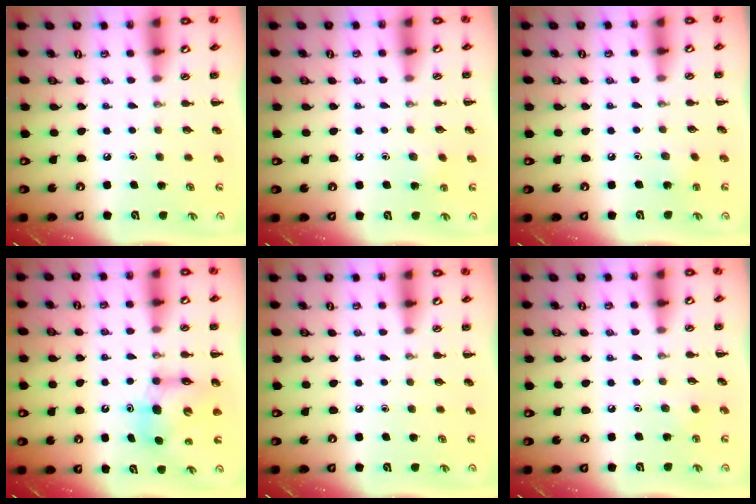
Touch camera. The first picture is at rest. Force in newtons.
{"total": 6.1, "press": 5.8, "slide": 1.8}
{"total": 3.9, "press": 3.7, "slide": 1.1}
{"total": 7.7, "press": 7.5, "slide": 1.3}
{"total": 0.0}
{"total": 2.0, "press": 1.9, "slide": 0.7}